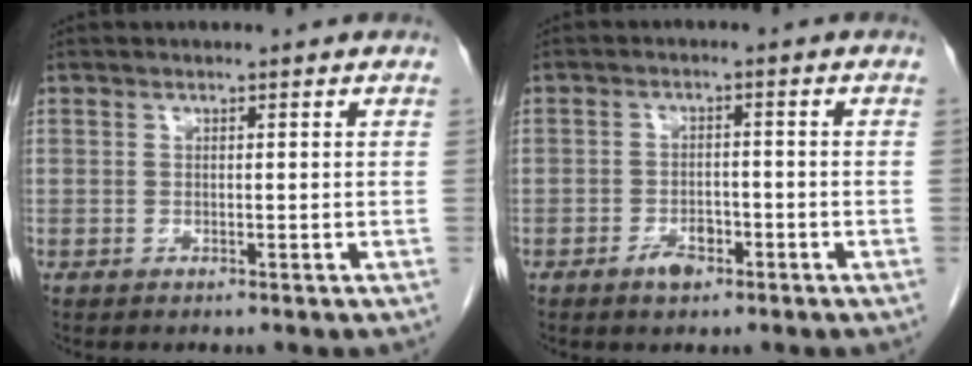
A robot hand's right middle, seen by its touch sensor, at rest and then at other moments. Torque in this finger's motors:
{"motor_torque": [0.71, -0.50, 0.04, 0.04]}